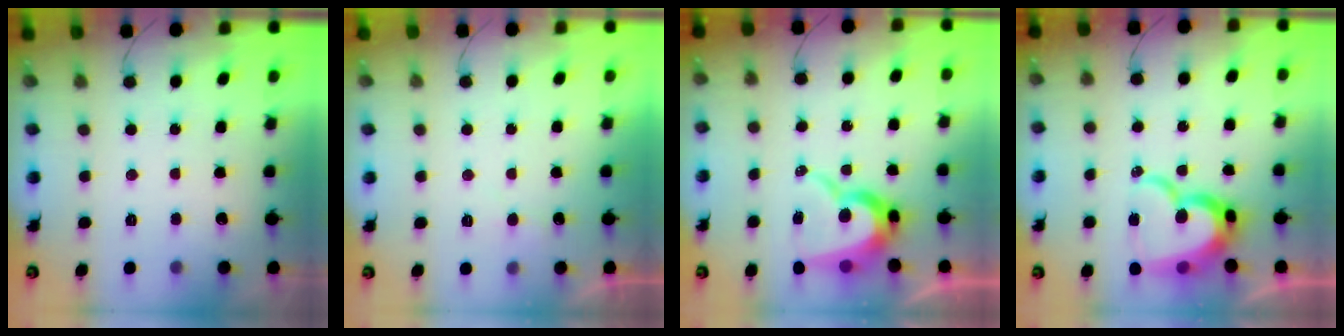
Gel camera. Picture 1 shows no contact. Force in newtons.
{"total": 5.1, "press": 5.1, "slide": 0.4}
{"total": 12.7, "press": 12.7, "slide": 1.0}
{"total": 17.4, "press": 17.3, "slide": 1.6}